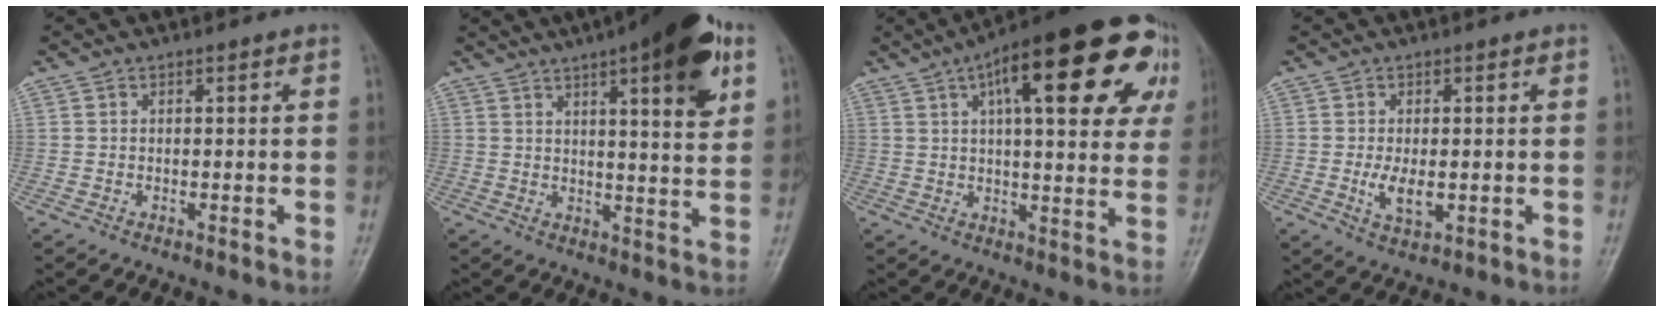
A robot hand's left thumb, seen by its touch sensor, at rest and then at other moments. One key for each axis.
{"total": 17.0, "fx": 8.3, "fy": 4.4, "fz": 14.2, "tx": -0.173, "ty": -0.024, "tz": 0.111}
{"total": 27.2, "fx": 10.7, "fy": 9.3, "fz": 23.2, "tx": -0.302, "ty": 0.018, "tz": 0.142}
{"total": 4.6, "fx": -0.6, "fy": 2.5, "fz": 3.9, "tx": -0.071, "ty": -0.010, "tz": -0.009}